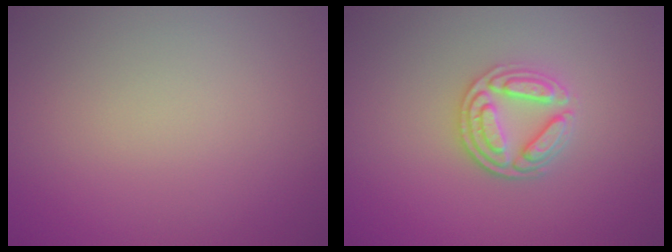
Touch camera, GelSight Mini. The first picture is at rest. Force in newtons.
{"total": 3.6, "press": 3.1, "slide": 1.7}